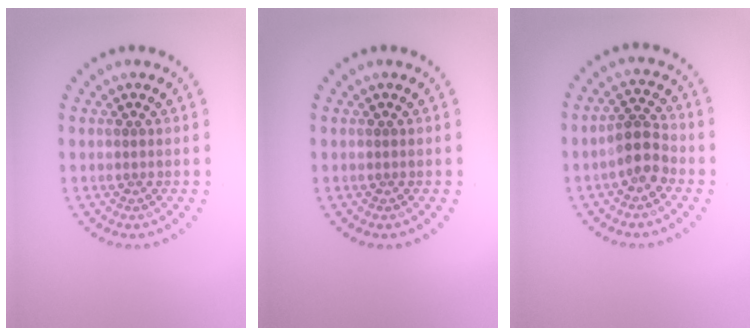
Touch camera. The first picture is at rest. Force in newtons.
{"total": 0.0}
{"total": 3.5, "press": 3.2, "slide": 1.3}